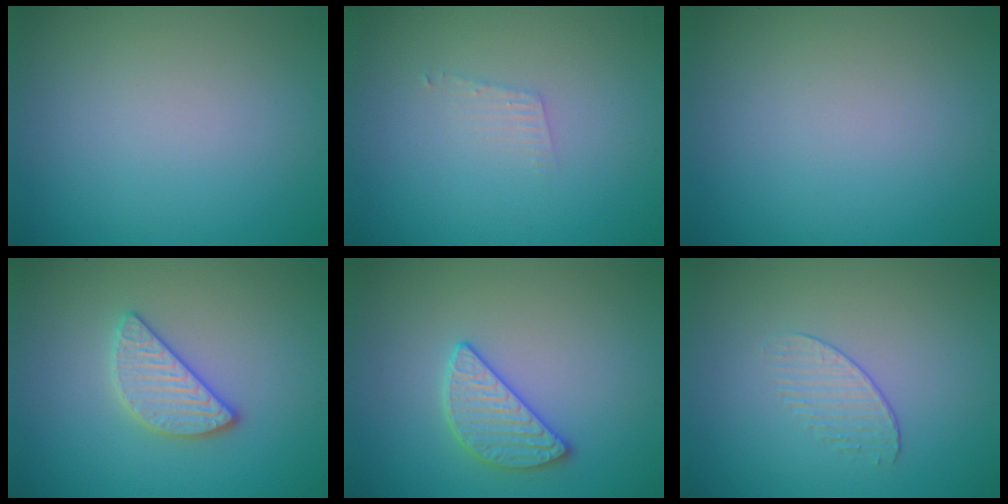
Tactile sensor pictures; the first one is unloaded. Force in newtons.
{"total": 0.9, "press": 0.9, "slide": 0.1}
{"total": 0.0}
{"total": 3.0, "press": 2.8, "slide": 1.1}
{"total": 2.7, "press": 2.7, "slide": 0.4}
{"total": 1.2, "press": 0.6, "slide": 1.0}